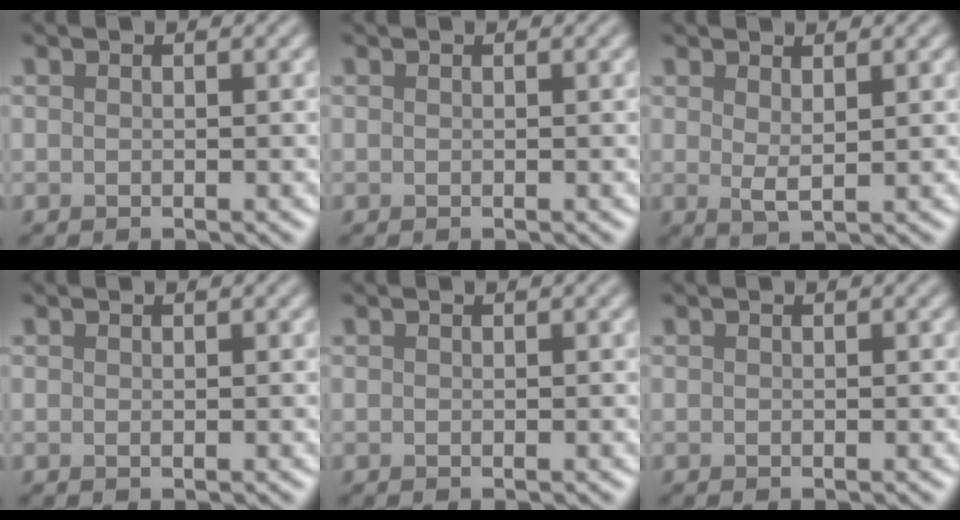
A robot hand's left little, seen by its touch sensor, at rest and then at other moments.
{"total": 0.0}
{"total": 1.6, "force": [0.9, 0.3, 1.2], "torque": [-0.027, -0.009, 0.018]}
{"total": 0.0}
{"total": 0.0}
{"total": 0.0}